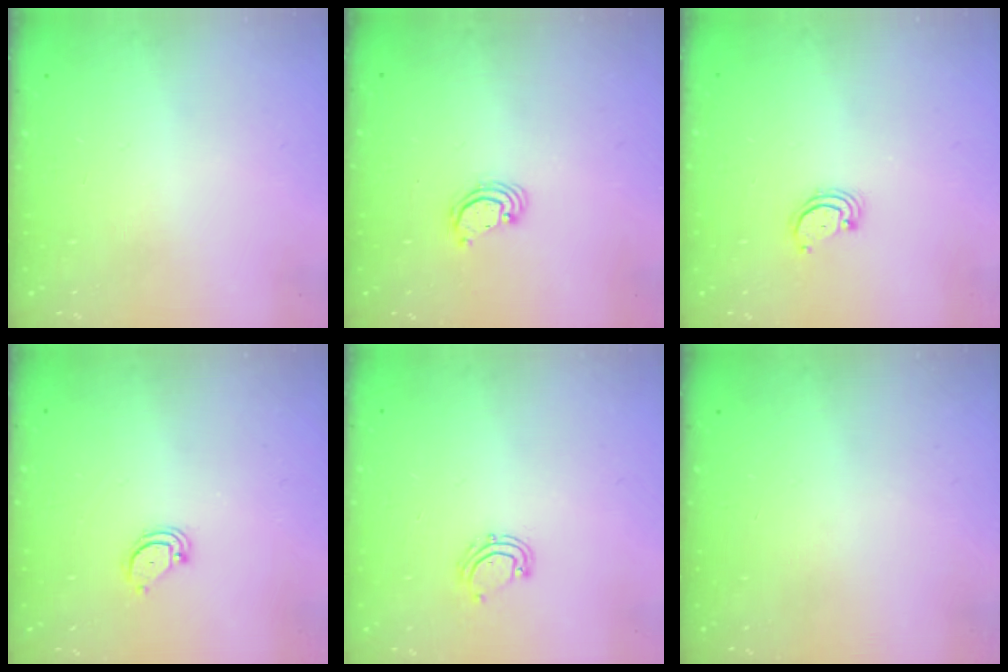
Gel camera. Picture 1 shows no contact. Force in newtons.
{"total": 2.2, "press": 2.2, "slide": 0.1}
{"total": 2.5, "press": 2.5, "slide": 0.3}
{"total": 2.6, "press": 2.6, "slide": 0.2}
{"total": 5.6, "press": 5.4, "slide": 1.5}
{"total": 0.0}